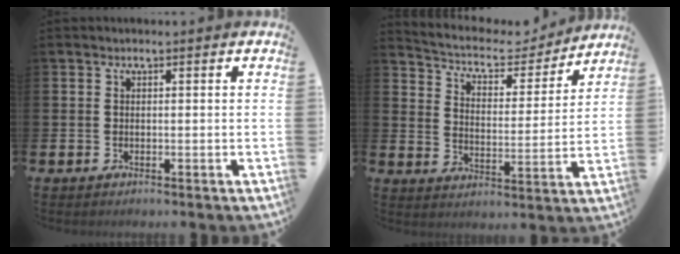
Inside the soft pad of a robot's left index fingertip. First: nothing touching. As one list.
[{"total": 6.3, "force": [5.8, 2.2, 1.5], "torque": [-0.060, -0.043, 0.095]}]